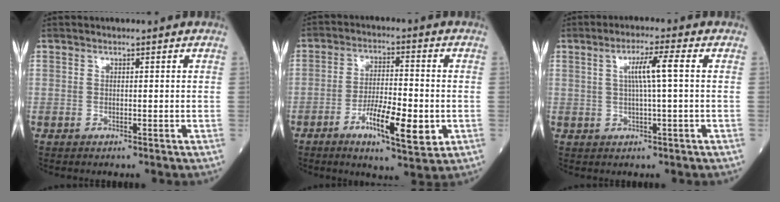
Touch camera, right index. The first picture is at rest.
{"total": 9.7, "force": [-3.3, 2.1, 8.9], "torque": [-0.149, -0.006, -0.055]}
{"total": 5.0, "force": [1.0, -0.3, 4.9], "torque": [-0.085, 0.006, 0.018]}